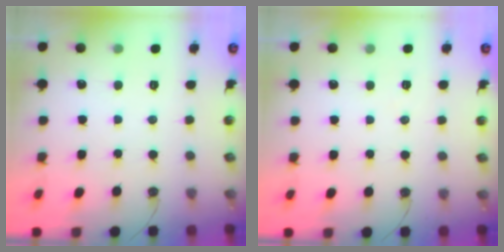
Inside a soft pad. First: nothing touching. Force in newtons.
{"total": 5.5, "press": 3.6, "slide": 4.1}